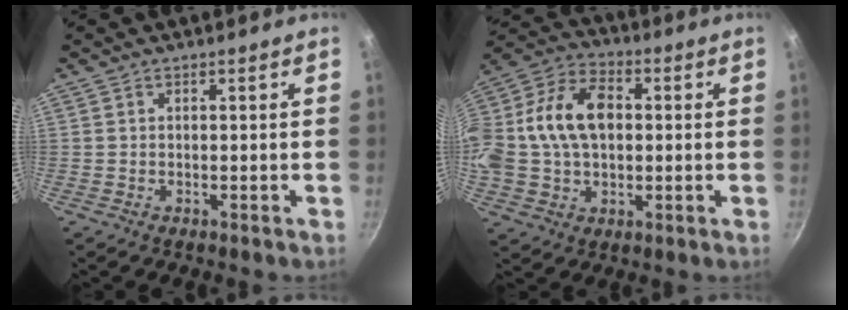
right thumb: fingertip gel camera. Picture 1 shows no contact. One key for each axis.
{"total": 19.0, "fx": 1.6, "fy": 13.2, "fz": 13.5, "tx": -0.245, "ty": 0.033, "tz": 0.016}